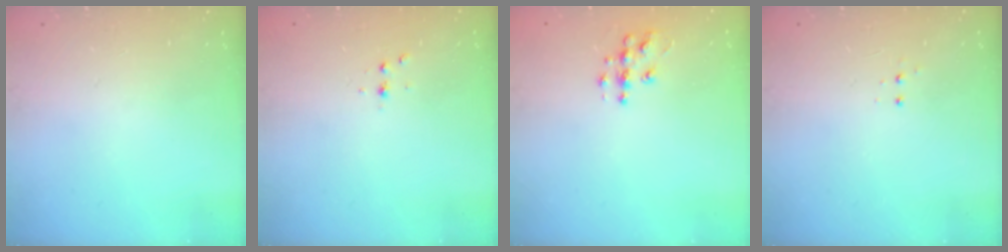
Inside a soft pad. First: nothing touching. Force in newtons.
{"total": 2.3, "press": 2.3, "slide": 0.3}
{"total": 7.0, "press": 7.0, "slide": 0.3}
{"total": 3.3, "press": 3.2, "slide": 0.7}